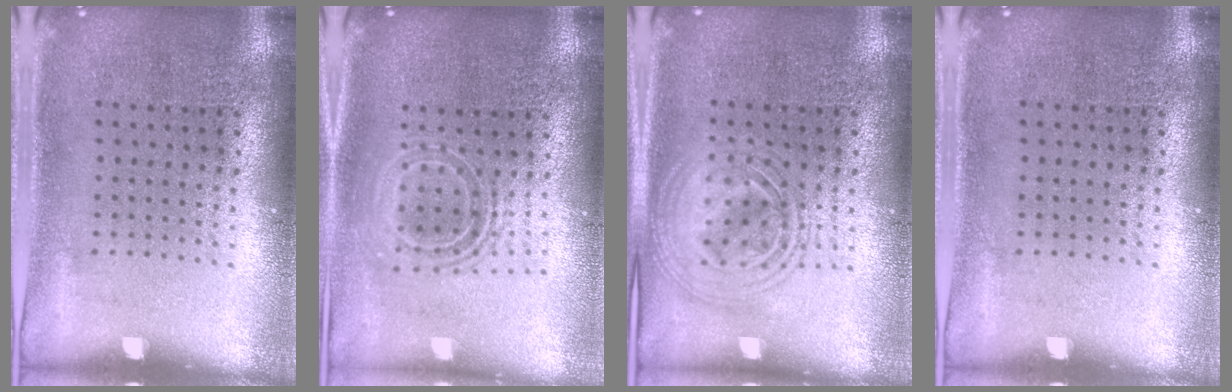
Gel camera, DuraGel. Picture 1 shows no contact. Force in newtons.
{"total": 1.7, "press": 1.4, "slide": 1.1}
{"total": 2.6, "press": 2.6, "slide": 0.3}
{"total": 0.0}